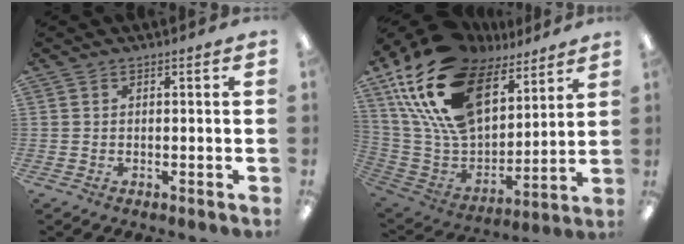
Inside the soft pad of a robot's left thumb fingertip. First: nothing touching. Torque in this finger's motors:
{"motor_torque": [1.75, 1.32, 1.35, -1.42, 0.81]}